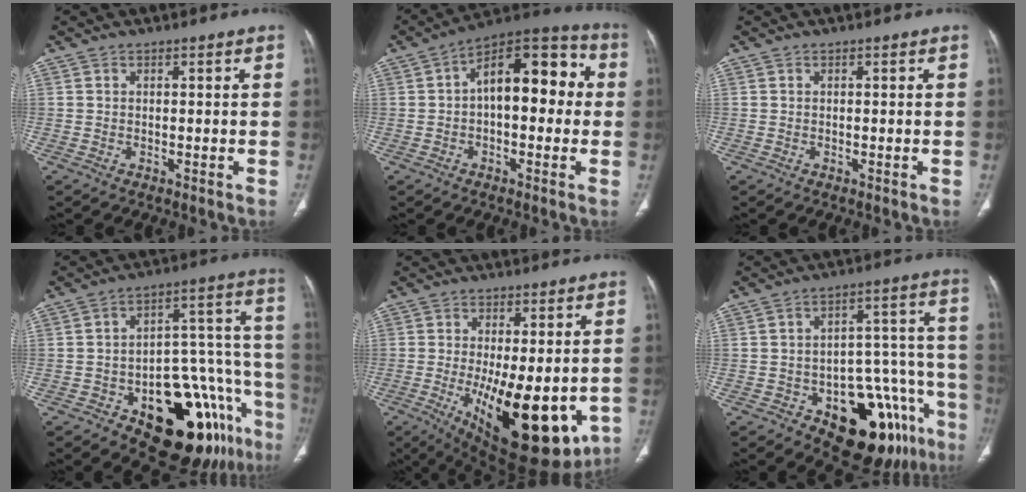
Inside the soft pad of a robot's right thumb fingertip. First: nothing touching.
{"total": 15.8, "force": [1.1, 8.4, 13.4], "torque": [-0.161, 0.046, 0.006]}
{"total": 0.0}
{"total": 23.0, "force": [-12.2, 9.9, 16.8], "torque": [-0.147, 0.094, -0.162]}
{"total": 20.6, "force": [-5.1, 8.2, 18.1], "torque": [-0.240, -0.032, -0.050]}
{"total": 20.0, "force": [-10.9, 9.2, 14.0], "torque": [-0.104, 0.086, -0.141]}